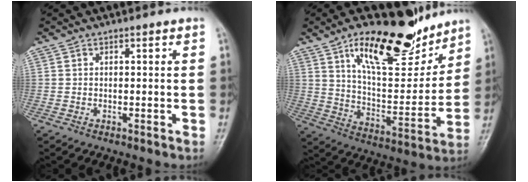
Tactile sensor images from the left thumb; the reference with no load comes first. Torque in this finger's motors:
{"motor_torque": [1.76, 1.39, 1.49, -1.28, 0.13]}